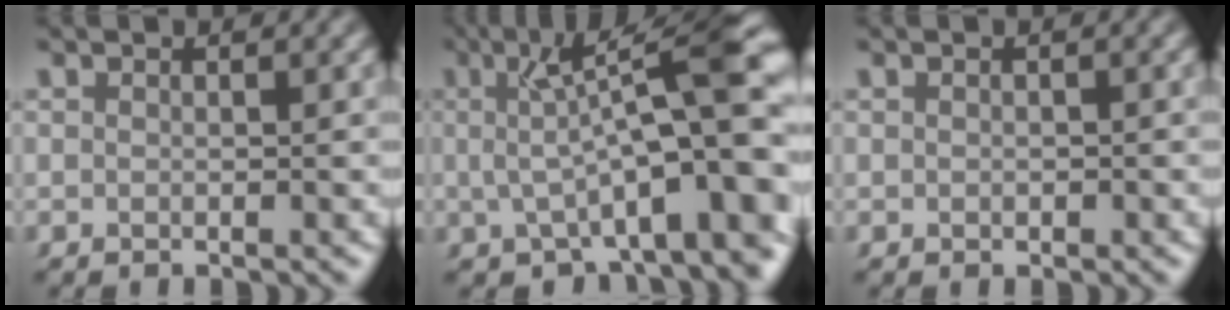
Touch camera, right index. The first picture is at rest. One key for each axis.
{"total": 9.9, "fx": -0.7, "fy": 3.3, "fz": 9.3, "tx": -0.134, "ty": 0.002, "tz": -0.003}
{"total": 0.5, "fx": -0.2, "fy": 0.5, "fz": 0.2, "tx": -0.011, "ty": -0.007, "tz": 0.001}